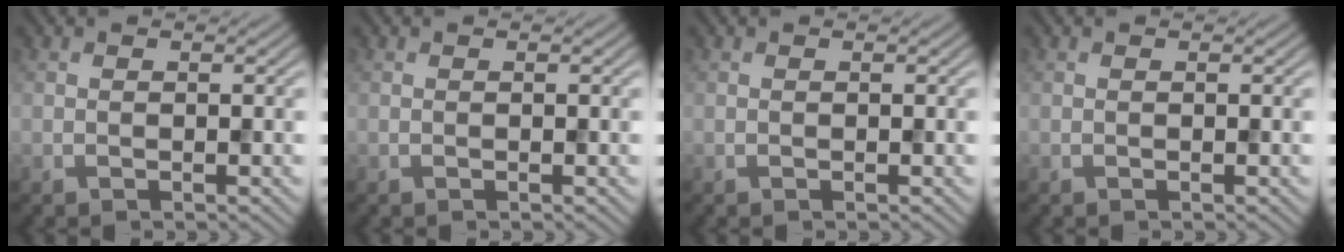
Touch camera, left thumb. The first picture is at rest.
{"total": 0.0}
{"total": 0.0}
{"total": 0.0}